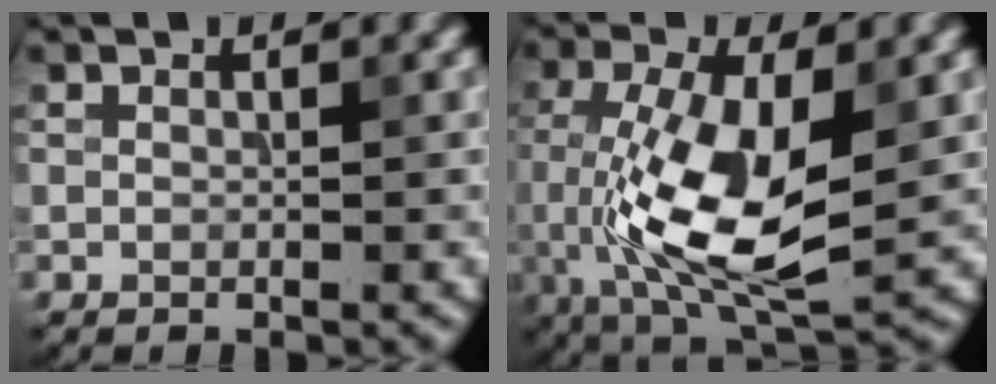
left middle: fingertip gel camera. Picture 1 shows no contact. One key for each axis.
{"total": 10.1, "fx": -1.3, "fy": 4.2, "fz": 9.1, "tx": -0.184, "ty": -0.015, "tz": -0.023}